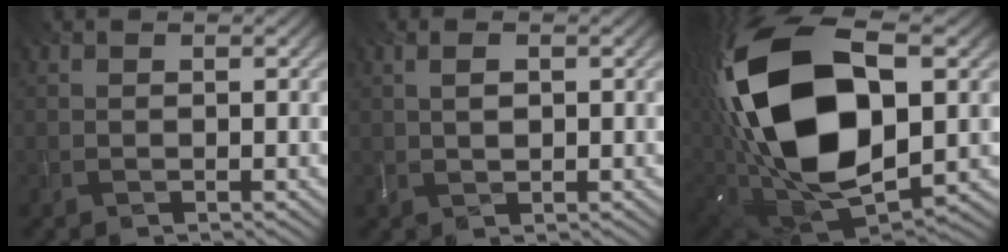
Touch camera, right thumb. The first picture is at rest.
{"total": 2.1, "force": [0.5, 1.0, 1.8], "torque": [-0.041, 0.001, 0.012]}
{"total": 21.3, "force": [2.7, 13.3, 16.4], "torque": [-0.375, -0.027, 0.063]}